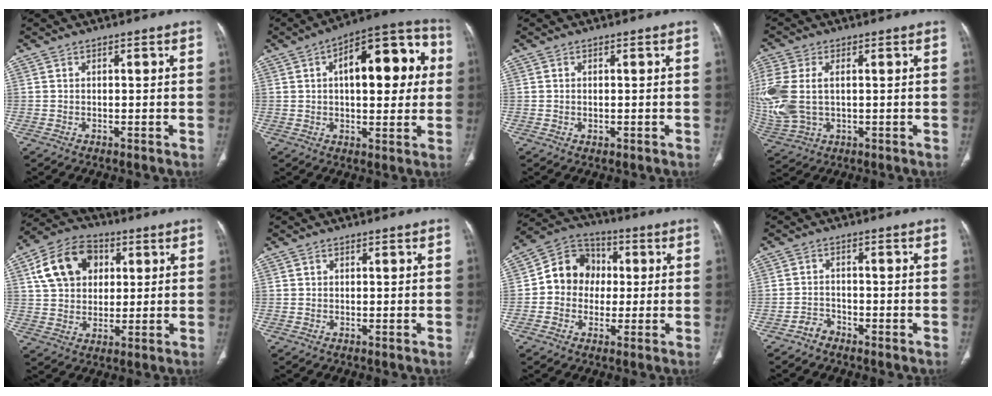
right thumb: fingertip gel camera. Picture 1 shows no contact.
{"total": 19.5, "force": [3.9, 8.9, 16.8], "torque": [-0.190, 0.024, 0.046]}
{"total": 0.9, "force": [0.0, 0.6, 0.6], "torque": [-0.013, -0.002, 0.004]}
{"total": 14.5, "force": [0.8, 9.2, 11.1], "torque": [-0.300, 0.001, 0.027]}
{"total": 14.1, "force": [4.4, 10.5, 8.2], "torque": [-0.124, 0.006, 0.073]}
{"total": 0.5, "force": [0.3, 0.4, 0.1], "torque": [0.001, 0.000, 0.005]}
{"total": 11.0, "force": [0.3, 9.9, 4.7], "torque": [-0.044, 0.027, -0.008]}
{"total": 2.3, "force": [-1.7, 1.4, 0.2], "torque": [-0.001, 0.013, -0.033]}